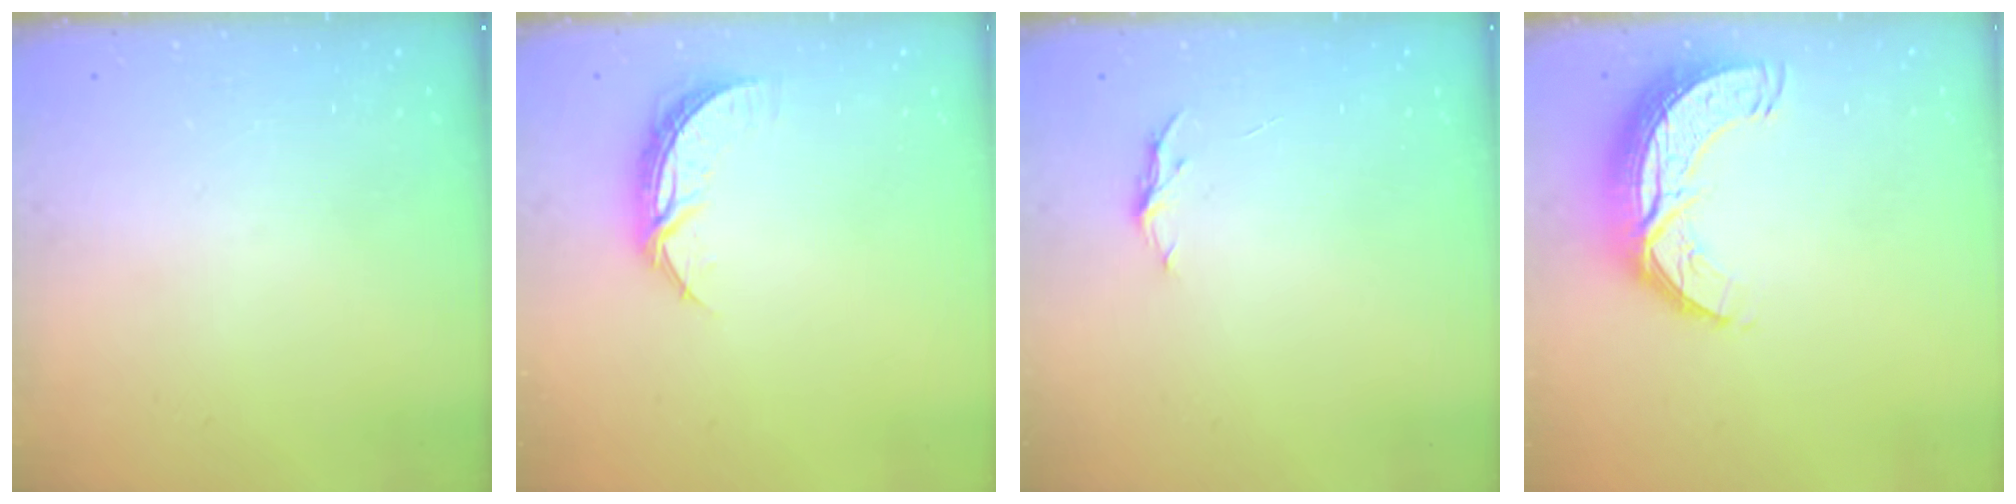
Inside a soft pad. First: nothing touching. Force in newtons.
{"total": 6.8, "press": 6.8, "slide": 0.3}
{"total": 4.0, "press": 4.0, "slide": 0.4}
{"total": 10.2, "press": 10.2, "slide": 0.6}